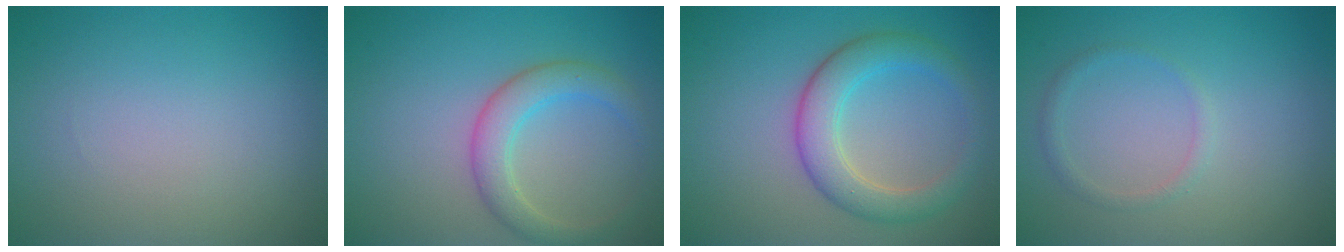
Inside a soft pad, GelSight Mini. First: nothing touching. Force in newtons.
{"total": 3.5, "press": 3.4, "slide": 0.3}
{"total": 4.7, "press": 4.7, "slide": 0.1}
{"total": 1.1, "press": 1.1, "slide": 0.0}